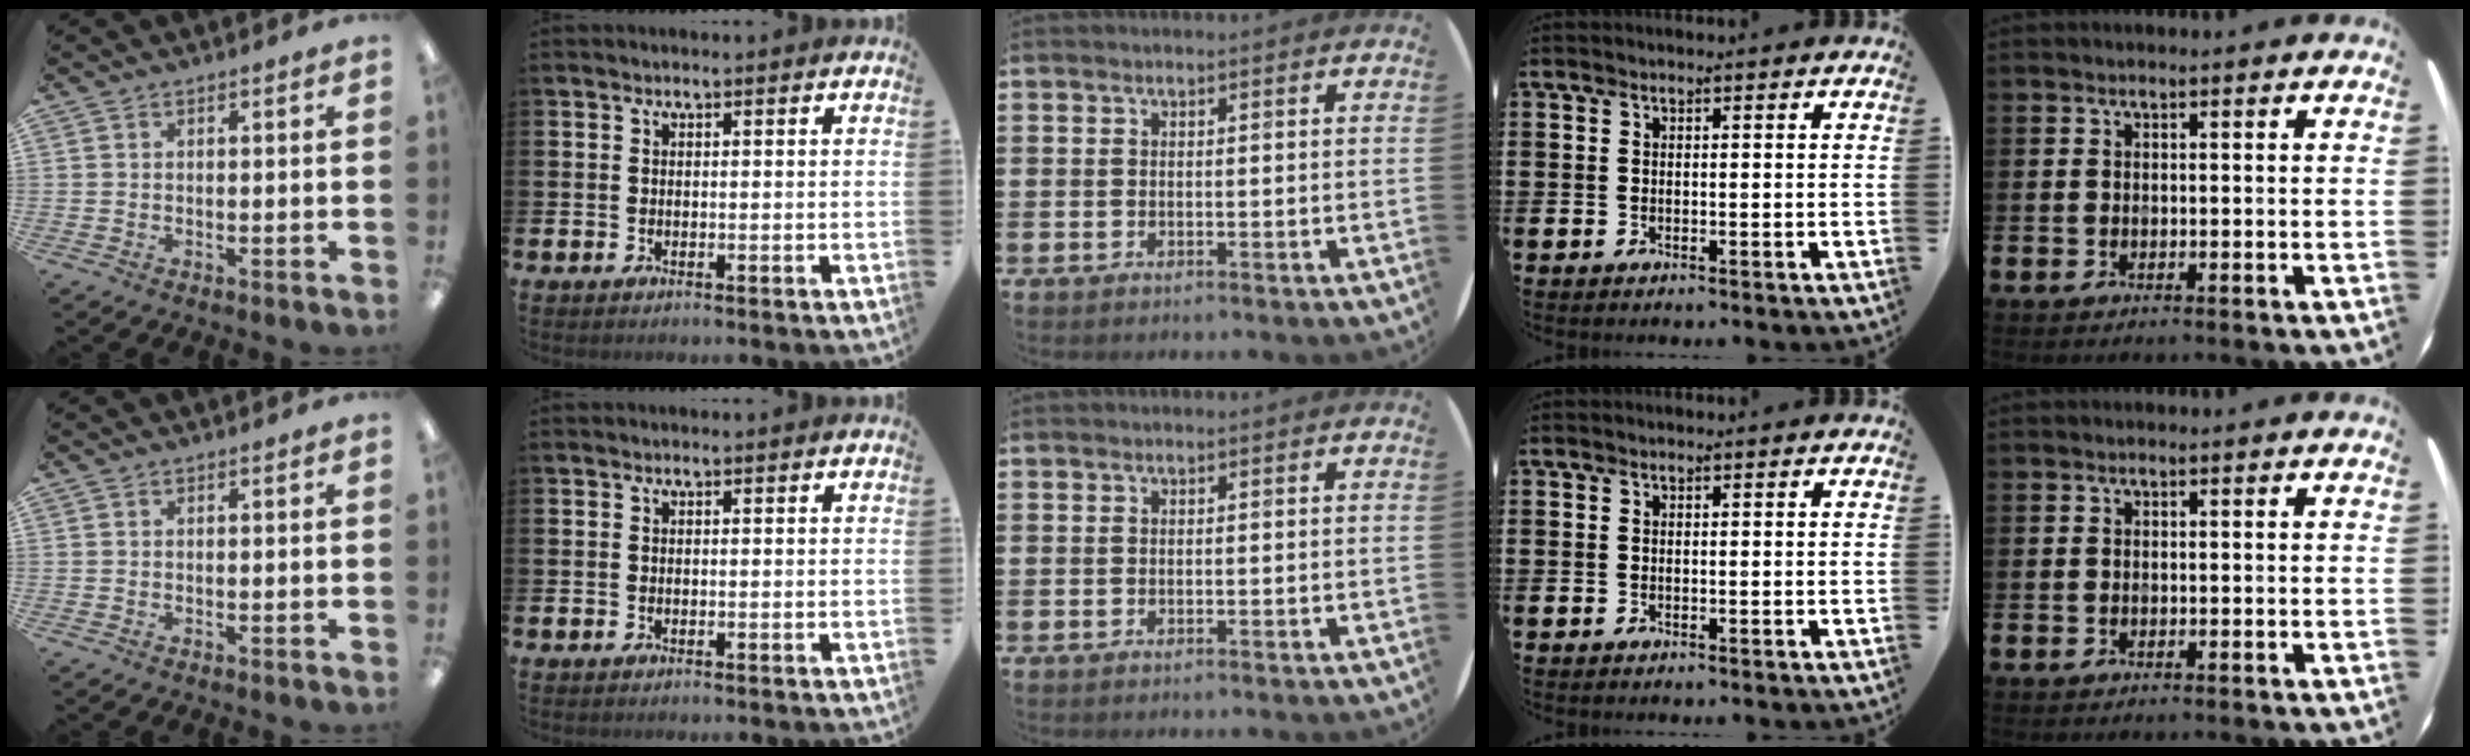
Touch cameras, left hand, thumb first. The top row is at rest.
{}